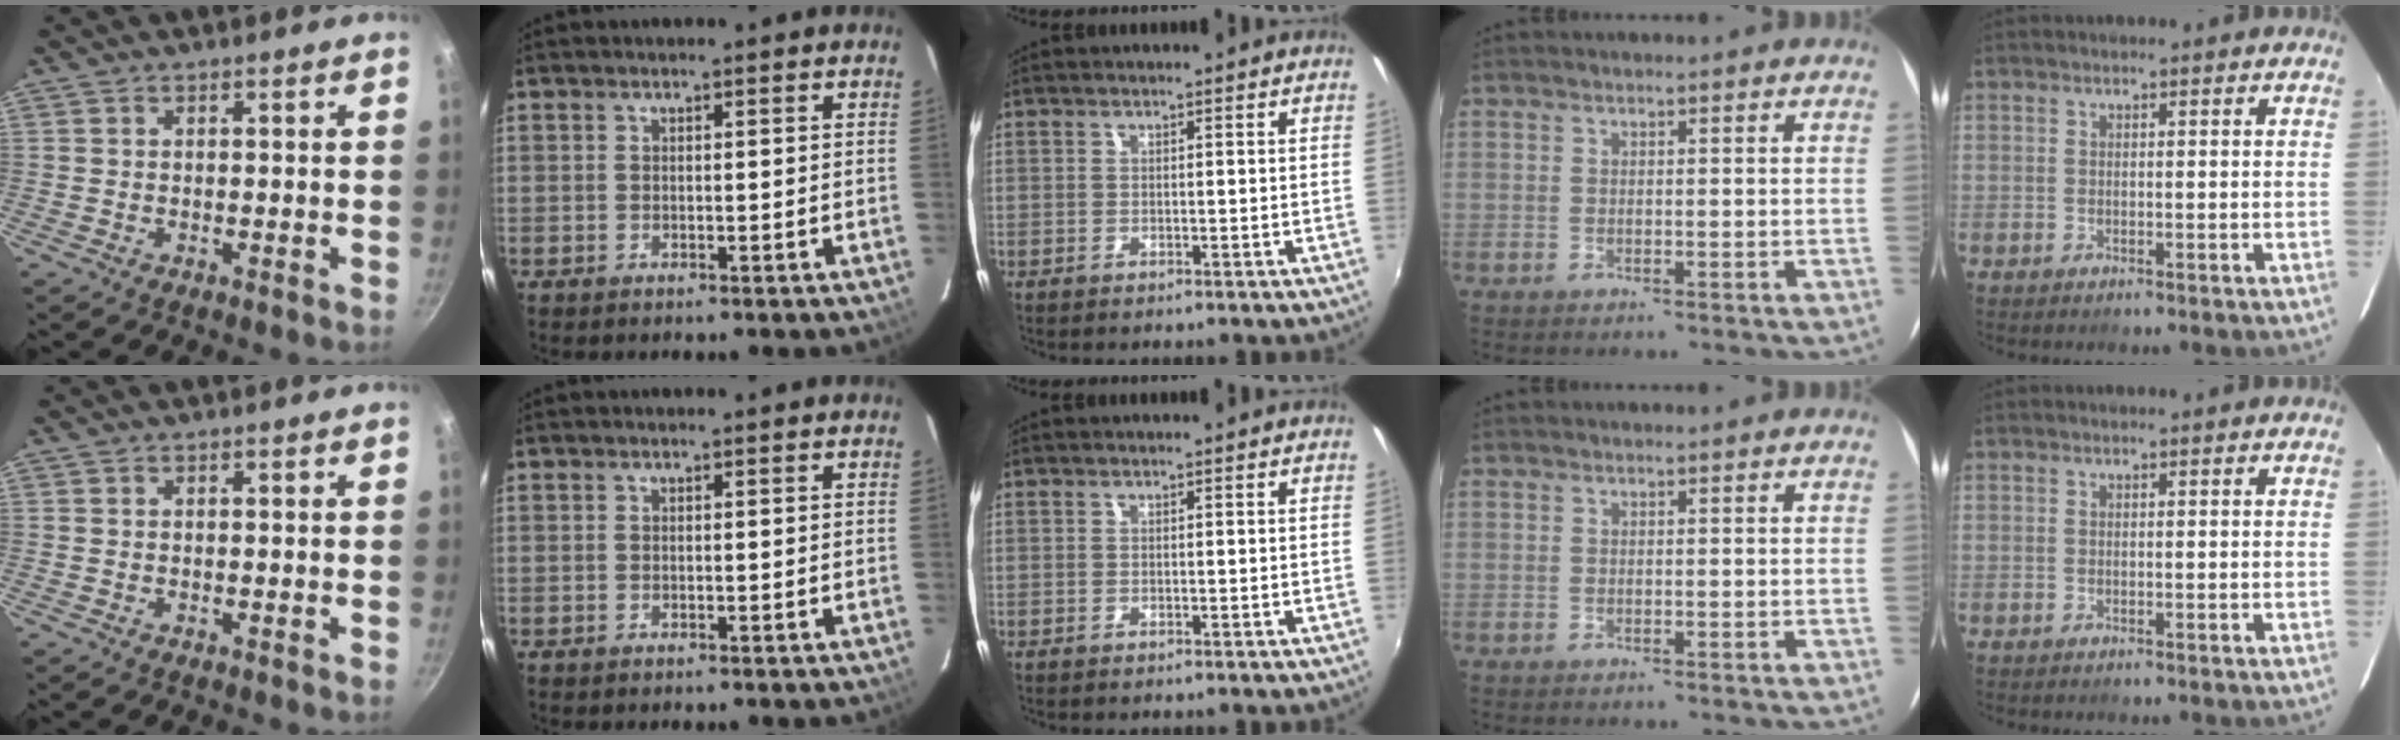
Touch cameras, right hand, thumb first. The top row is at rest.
{}